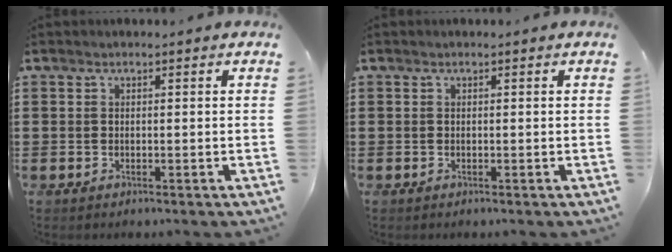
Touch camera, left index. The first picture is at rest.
{"total": 0.0}